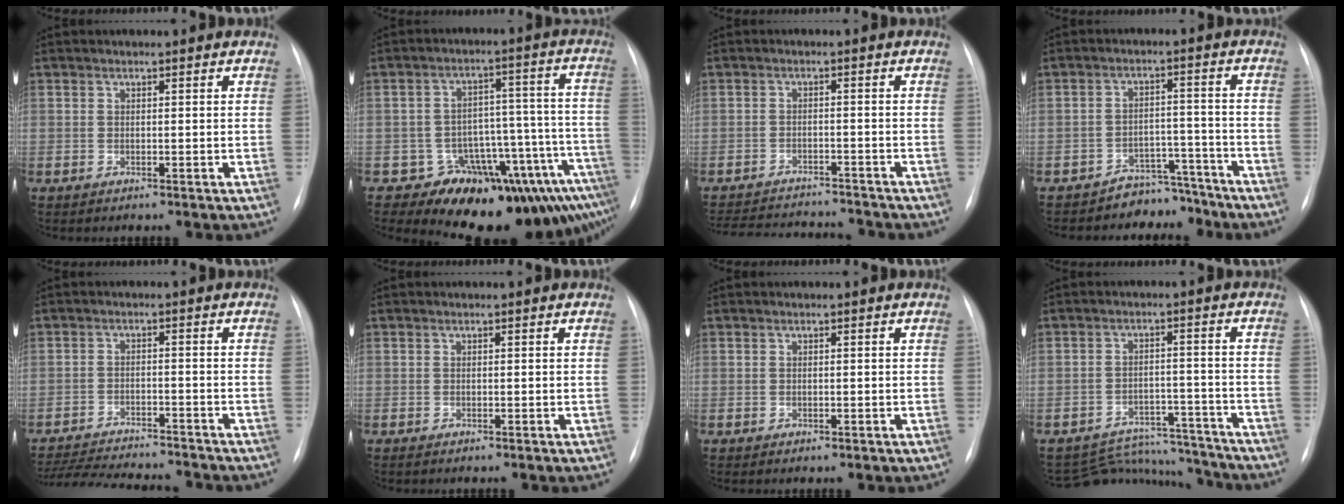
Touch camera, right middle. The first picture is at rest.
{"total": 12.3, "force": [-9.1, 5.9, 5.9], "torque": [-0.037, 0.081, -0.113]}
{"total": 13.6, "force": [-12.8, 2.4, 3.9], "torque": [-0.080, 0.000, -0.177]}
{"total": 6.6, "force": [-5.8, 3.0, -0.4], "torque": [0.024, 0.045, -0.088]}
{"total": 15.7, "force": [-14.6, 2.1, 5.4], "torque": [-0.109, -0.014, -0.209]}
{"total": 0.0}
{"total": 0.0}
{"total": 11.9, "force": [-11.6, 2.5, -0.9], "torque": [0.019, 0.033, -0.160]}